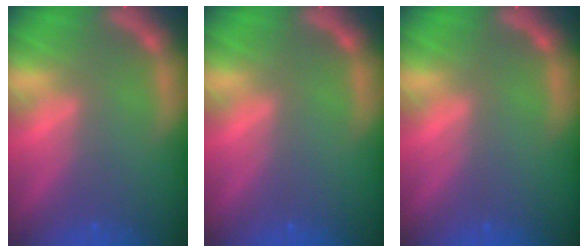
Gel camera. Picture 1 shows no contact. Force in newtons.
{"total": 0.0}
{"total": 0.0}